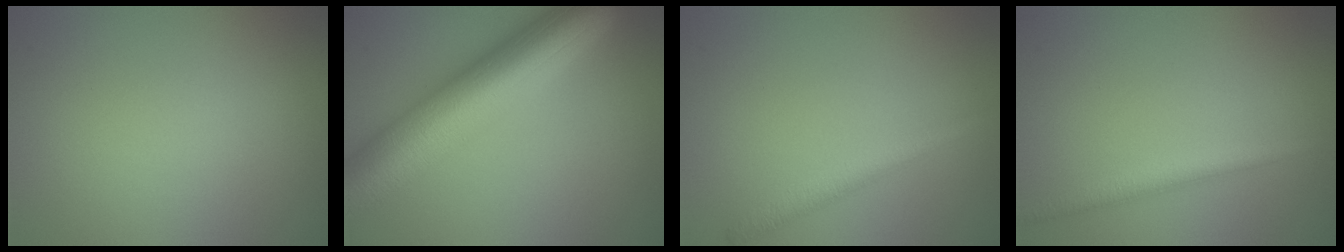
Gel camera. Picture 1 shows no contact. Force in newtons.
{"total": 10.7, "press": 10.7, "slide": 0.1}
{"total": 2.0, "press": 2.0, "slide": 0.0}
{"total": 2.3, "press": 2.3, "slide": 0.1}